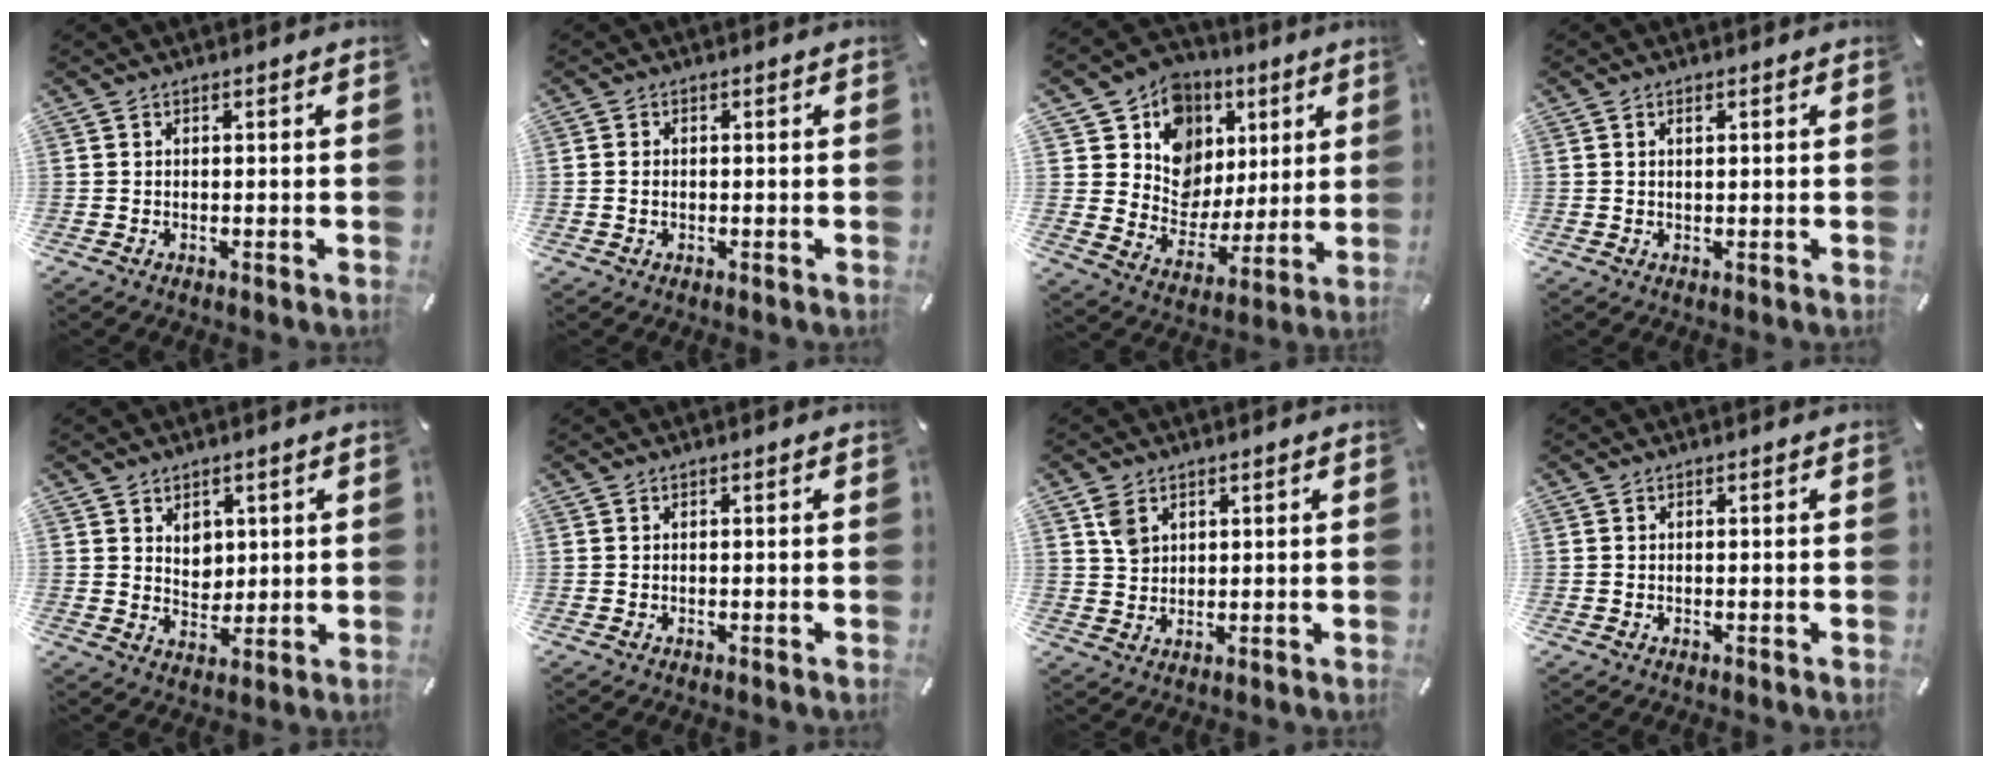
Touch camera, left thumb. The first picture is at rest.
{"total": 1.3, "force": [-0.2, 1.0, 0.8], "torque": [-0.017, 0.003, -0.005]}
{"total": 13.6, "force": [5.6, 12.1, 3.0], "torque": [-0.048, -0.048, 0.114]}
{"total": 1.1, "force": [0.4, 0.5, 0.9], "torque": [-0.019, 0.002, 0.006]}
{"total": 5.1, "force": [2.2, 4.4, 1.4], "torque": [-0.012, -0.012, 0.036]}
{"total": 0.0}
{"total": 4.6, "force": [2.2, 3.6, 1.8], "torque": [-0.036, 0.002, 0.041]}
{"total": 0.0}